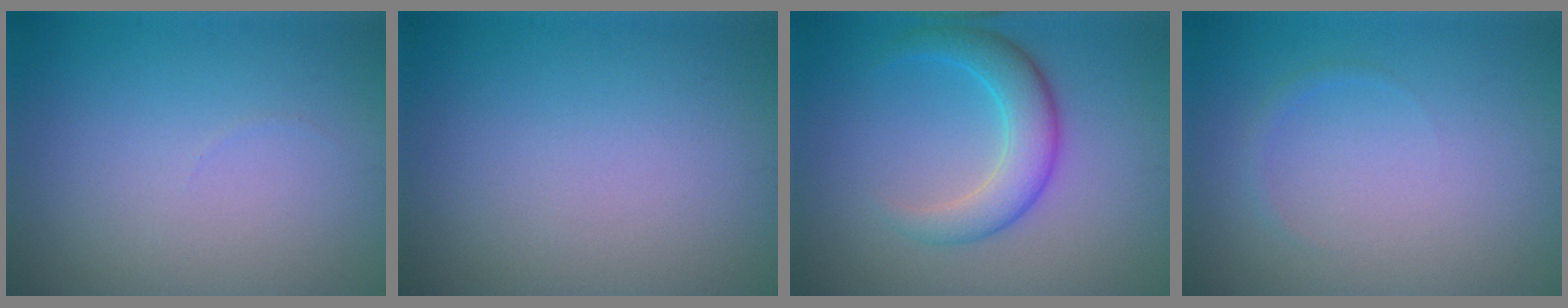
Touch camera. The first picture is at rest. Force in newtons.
{"total": 0.0}
{"total": 4.2, "press": 4.2, "slide": 0.1}
{"total": 0.7, "press": 0.7, "slide": 0.1}